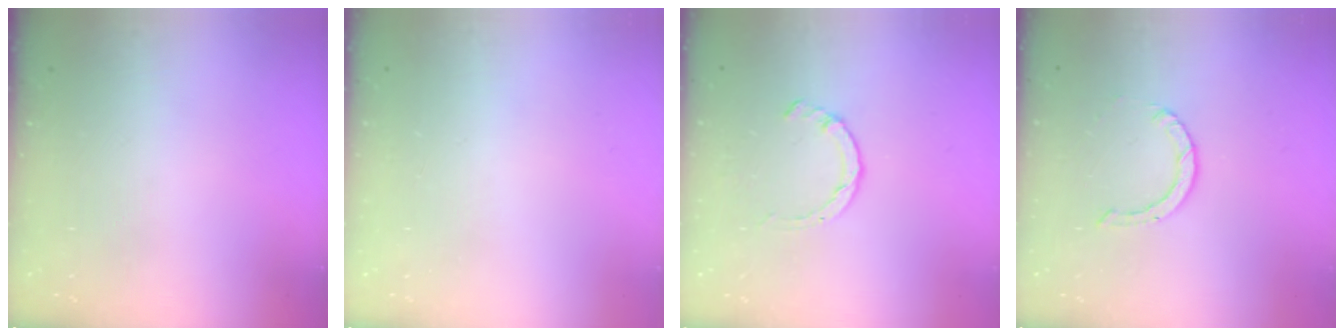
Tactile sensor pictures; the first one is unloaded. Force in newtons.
{"total": 2.6, "press": 2.6, "slide": 0.2}
{"total": 1.4, "press": 1.4, "slide": 0.3}
{"total": 0.9, "press": 0.9, "slide": 0.1}